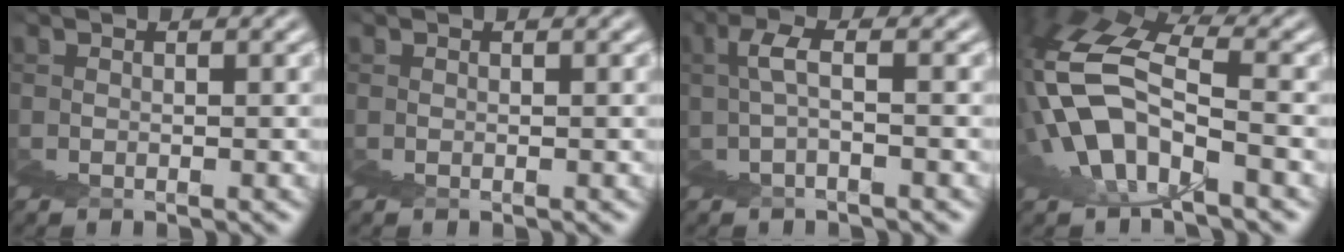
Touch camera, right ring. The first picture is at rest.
{"total": 0.0}
{"total": 4.2, "force": [2.8, 2.0, 2.5], "torque": [-0.031, 0.038, 0.029]}
{"total": 11.9, "force": [3.7, 8.3, 7.8], "torque": [-0.151, 0.025, 0.039]}